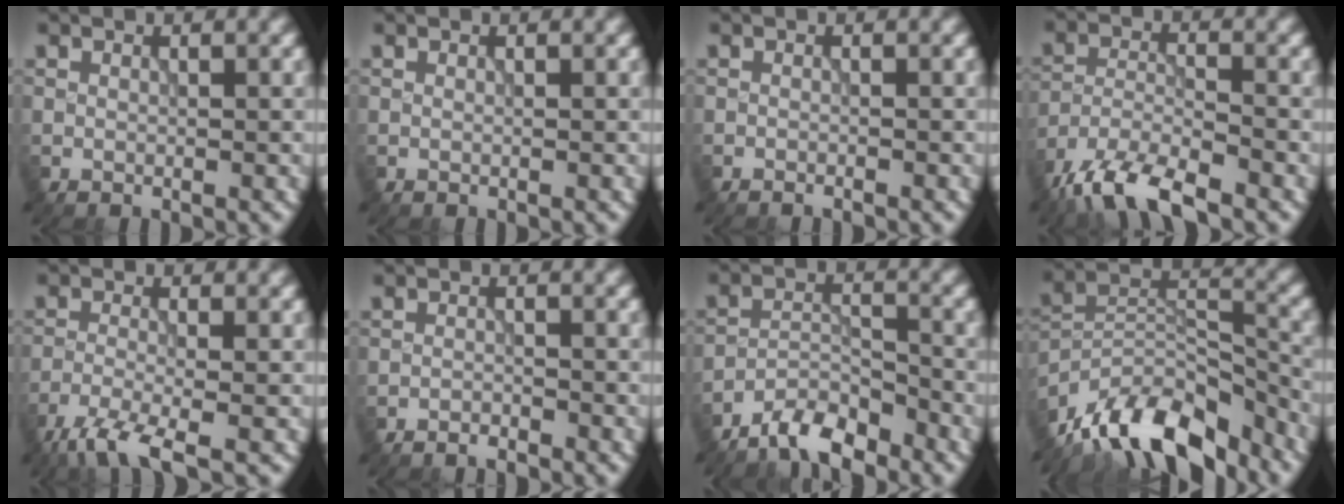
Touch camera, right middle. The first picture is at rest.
{"total": 0.0}
{"total": 0.6, "force": [-0.6, 0.0, 0.1], "torque": [0.001, 0.000, -0.013]}
{"total": 8.2, "force": [-6.4, 2.4, 4.5], "torque": [-0.085, -0.009, -0.125]}
{"total": 4.6, "force": [-3.3, 0.9, 3.0], "torque": [-0.059, -0.009, -0.077]}
{"total": 1.3, "force": [-1.3, 0.1, 0.3], "torque": [-0.002, 0.000, -0.026]}
{"total": 5.0, "force": [-4.4, 1.2, 2.0], "torque": [-0.030, 0.001, -0.088]}
{"total": 13.0, "force": [-10.3, 4.8, 6.4], "torque": [-0.114, 0.022, -0.193]}